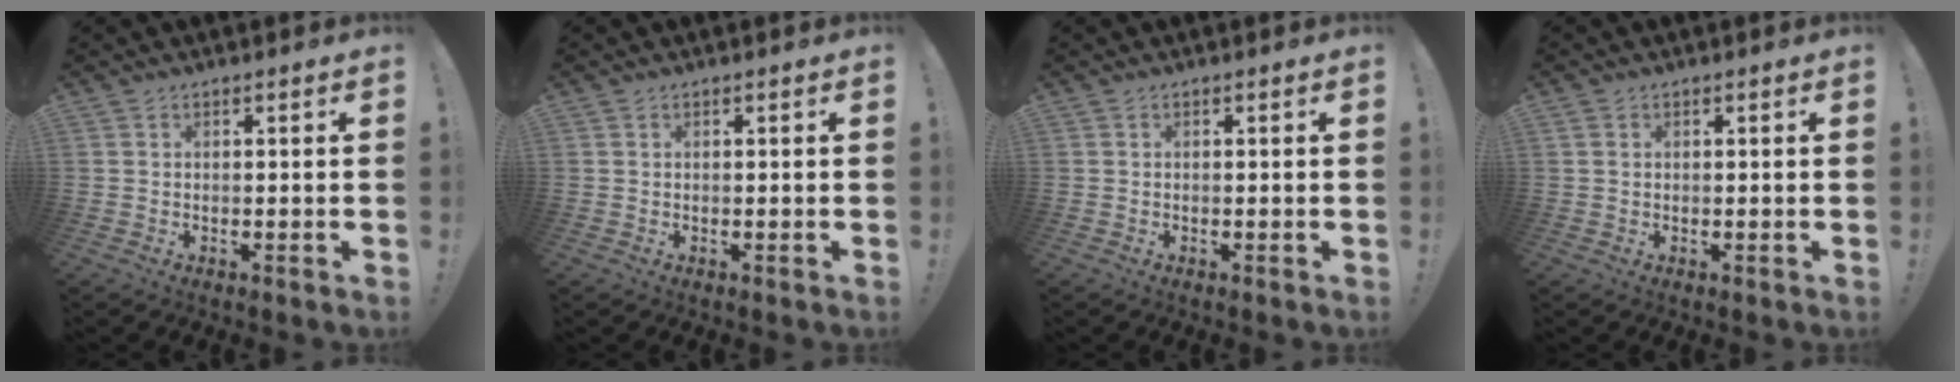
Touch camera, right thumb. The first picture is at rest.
{"total": 0.0}
{"total": 0.0}
{"total": 0.9, "force": [0.4, 0.6, 0.4], "torque": [0.000, -0.001, 0.006]}